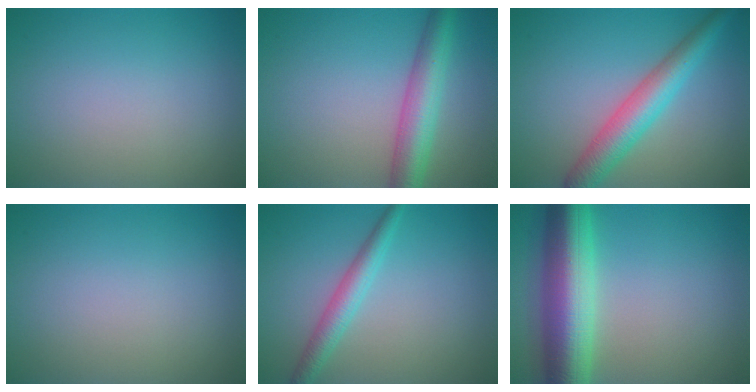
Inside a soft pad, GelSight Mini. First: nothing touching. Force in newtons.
{"total": 5.2, "press": 5.2, "slide": 0.1}
{"total": 5.0, "press": 5.0, "slide": 0.1}
{"total": 0.0}
{"total": 2.7, "press": 2.7, "slide": 0.2}
{"total": 9.8, "press": 9.8, "slide": 0.1}